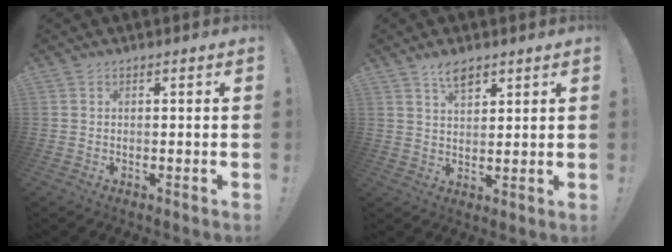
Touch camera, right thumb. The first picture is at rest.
{"total": 5.7, "force": [4.0, 2.7, 3.0], "torque": [-0.039, -0.024, 0.069]}